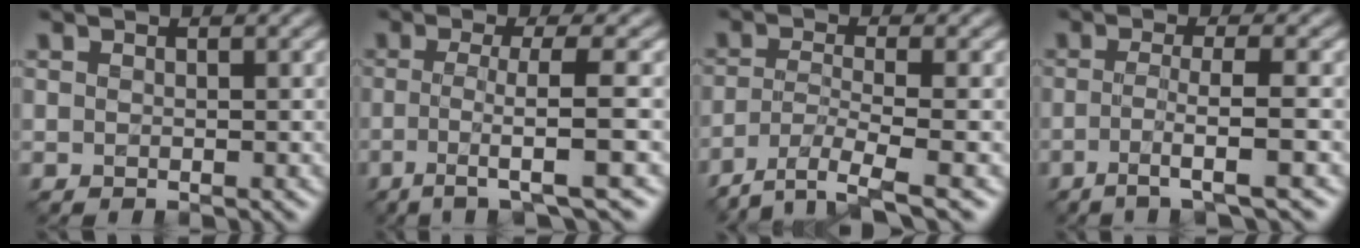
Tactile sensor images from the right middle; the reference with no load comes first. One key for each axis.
{"total": 4.9, "fx": -1.3, "fy": 0.7, "fz": 4.7, "tx": -0.071, "ty": -0.007, "tz": -0.029}
{"total": 4.9, "fx": -3.5, "fy": 1.1, "fz": 3.3, "tx": -0.065, "ty": -0.012, "tz": -0.072}
{"total": 3.7, "fx": -1.5, "fy": 0.5, "fz": 3.4, "tx": -0.051, "ty": -0.001, "tz": -0.038}